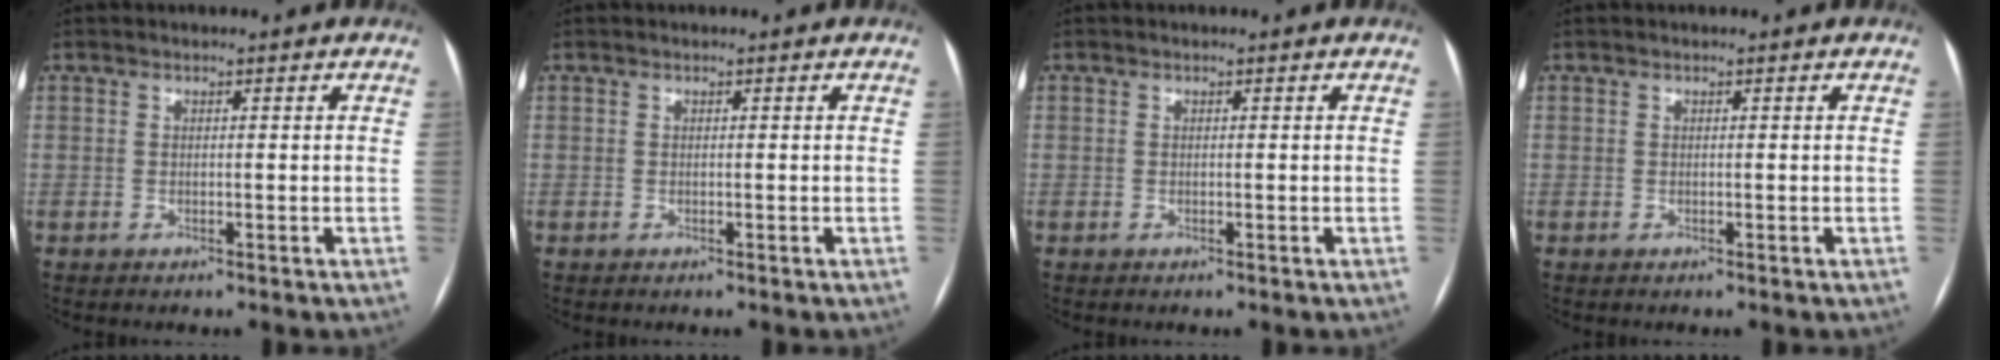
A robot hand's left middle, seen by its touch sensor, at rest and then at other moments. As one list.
[{"total": 0.0}, {"total": 0.0}, {"total": 0.0}]